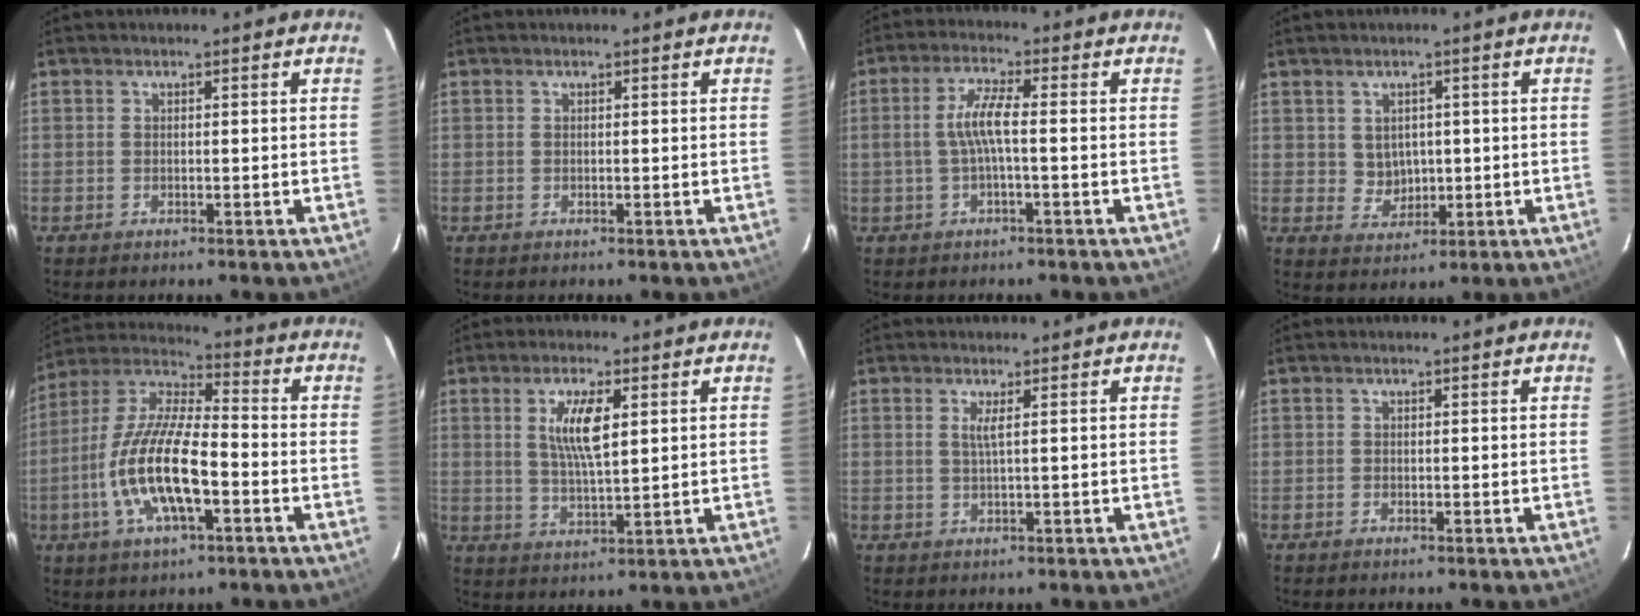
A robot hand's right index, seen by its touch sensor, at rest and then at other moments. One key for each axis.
{"total": 0.0}
{"total": 5.1, "fx": -0.8, "fy": 0.4, "fz": 5.0, "tx": -0.102, "ty": 0.005, "tz": -0.012}
{"total": 4.1, "fx": 0.6, "fy": 3.9, "fz": 1.1, "tx": -0.021, "ty": 0.006, "tz": 0.024}
{"total": 16.1, "fx": -5.1, "fy": 5.4, "fz": 14.3, "tx": -0.293, "ty": -0.008, "tz": -0.100}
{"total": 7.3, "fx": 2.3, "fy": 2.1, "fz": 6.6, "tx": -0.121, "ty": 0.000, "tz": 0.045}
{"total": 1.6, "fx": 0.5, "fy": -0.4, "fz": 1.5, "tx": -0.027, "ty": -0.002, "tz": 0.009}
{"total": 0.0}